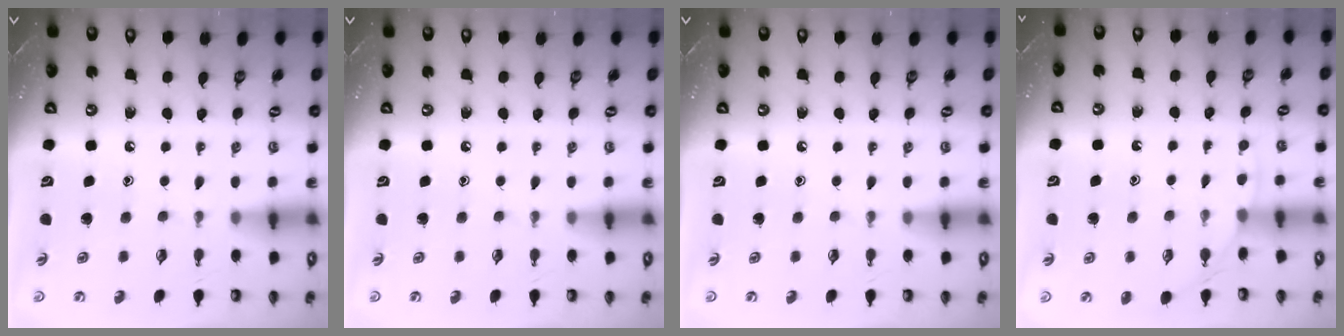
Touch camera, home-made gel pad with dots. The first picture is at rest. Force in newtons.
{"total": 0.0}
{"total": 0.0}
{"total": 3.0, "press": 3.0, "slide": 0.4}